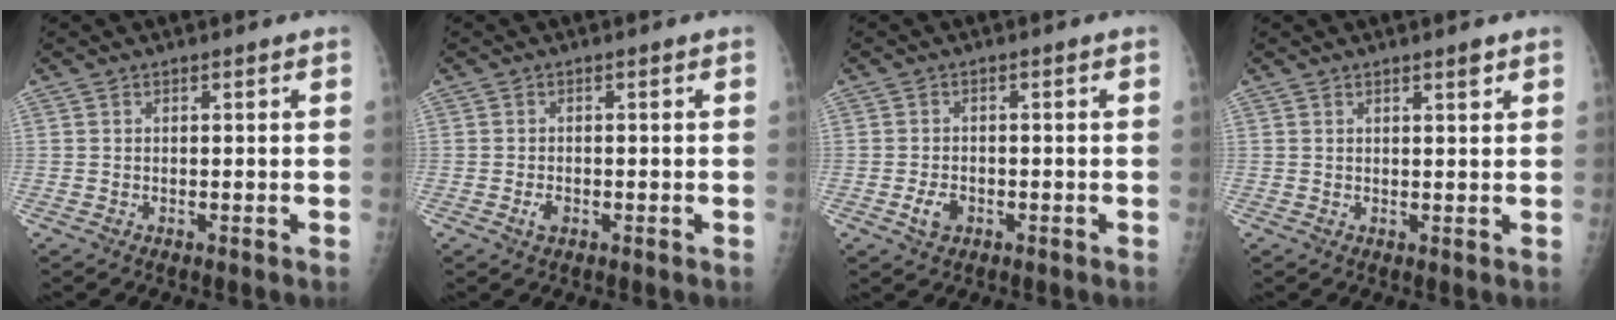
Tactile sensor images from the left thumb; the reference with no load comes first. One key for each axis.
{"total": 1.6, "fx": -0.7, "fy": 1.0, "fz": 1.1, "tx": -0.022, "ty": 0.001, "tz": -0.012}
{"total": 3.0, "fx": -1.2, "fy": 2.1, "fz": 1.9, "tx": -0.033, "ty": 0.004, "tz": -0.019}
{"total": 1.8, "fx": 1.2, "fy": 0.3, "fz": 1.3, "tx": -0.017, "ty": -0.007, "tz": 0.019}